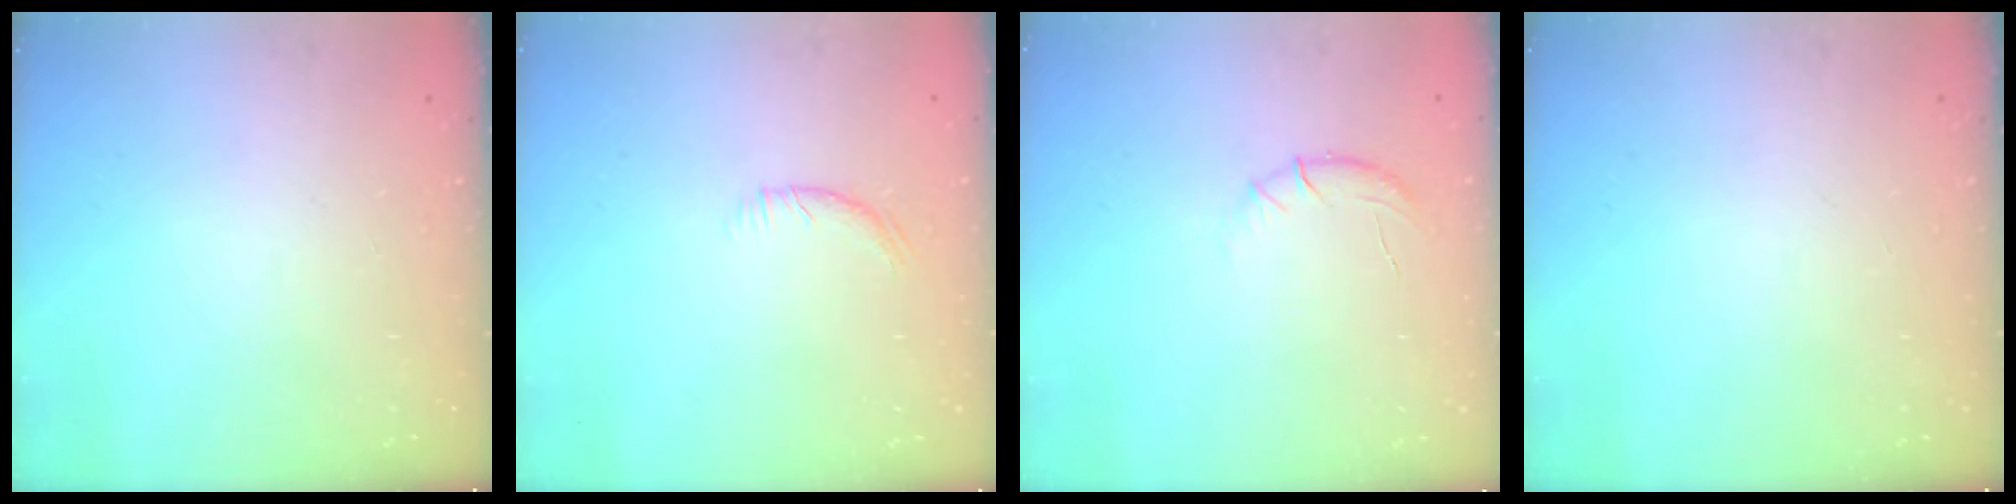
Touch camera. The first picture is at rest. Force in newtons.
{"total": 8.0, "press": 7.7, "slide": 2.1}
{"total": 6.1, "press": 5.7, "slide": 2.2}
{"total": 0.0}